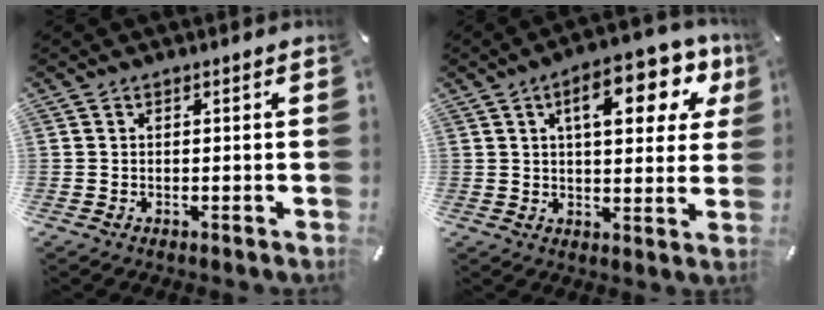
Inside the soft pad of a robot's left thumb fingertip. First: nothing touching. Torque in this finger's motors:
{"motor_torque": [1.89, 1.78, 1.41, -1.23, 0.40]}